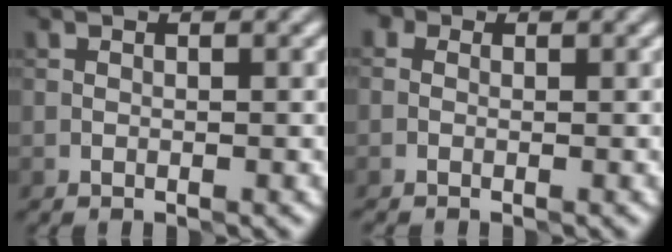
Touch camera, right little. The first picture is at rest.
{"total": 1.6, "force": [-0.1, 1.4, 0.8], "torque": [-0.007, 0.007, -0.019]}